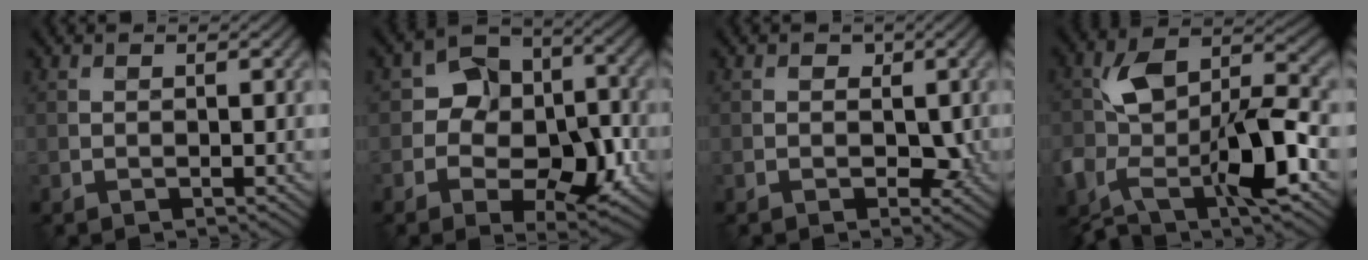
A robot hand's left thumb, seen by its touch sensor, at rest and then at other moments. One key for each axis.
{"total": 9.5, "fx": -1.8, "fy": 6.8, "fz": 6.4, "tx": -0.099, "ty": 0.000, "tz": -0.038}
{"total": 2.7, "fx": -0.3, "fy": 2.1, "fz": 1.6, "tx": -0.016, "ty": -0.006, "tz": -0.009}
{"total": 13.4, "fx": -4.4, "fy": 6.9, "fz": 10.6, "tx": -0.213, "ty": -0.009, "tz": -0.082}